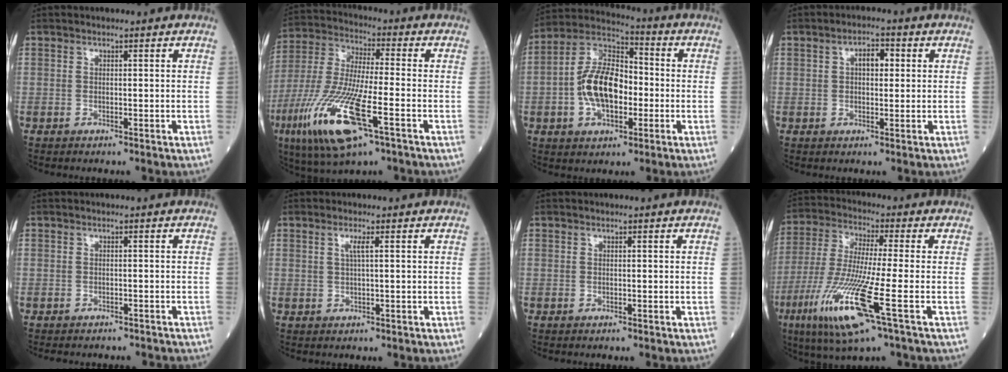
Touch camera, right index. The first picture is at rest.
{"total": 17.8, "force": [-7.6, 3.2, 15.9], "torque": [-0.358, -0.035, -0.137]}
{"total": 12.6, "force": [-1.9, 6.5, 10.6], "torque": [-0.218, 0.024, -0.036]}
{"total": 3.5, "force": [0.8, 1.7, 3.0], "torque": [-0.050, 0.011, 0.012]}
{"total": 6.1, "force": [-5.5, 2.2, 1.6], "torque": [-0.016, -0.002, -0.062]}
{"total": 1.6, "force": [0.6, -0.2, 1.5], "torque": [-0.036, 0.000, 0.010]}
{"total": 0.0}
{"total": 14.6, "force": [-5.8, 0.3, 13.4], "torque": [-0.286, -0.032, -0.111]}